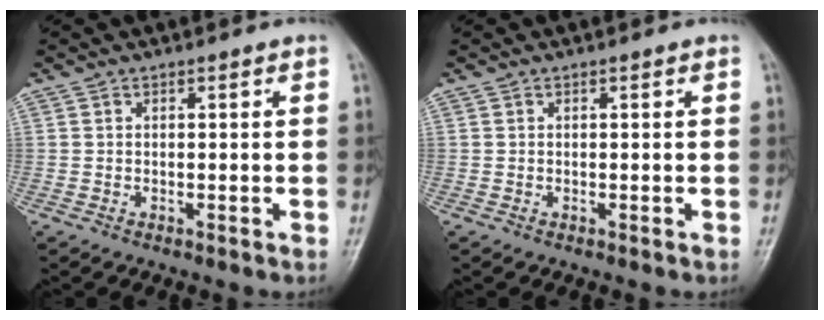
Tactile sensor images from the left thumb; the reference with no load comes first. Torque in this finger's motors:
{"motor_torque": [-0.02, 0.01, -0.10, -0.03, 0.00]}